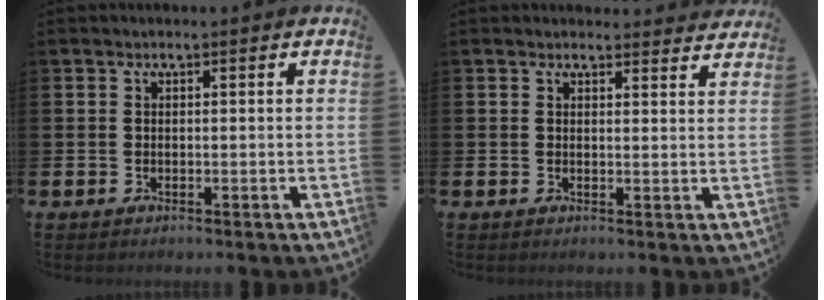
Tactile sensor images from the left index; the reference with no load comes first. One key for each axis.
{"total": 2.2, "fx": 2.2, "fy": 0.5, "fz": -0.1, "tx": 0.013, "ty": -0.014, "tz": 0.037}